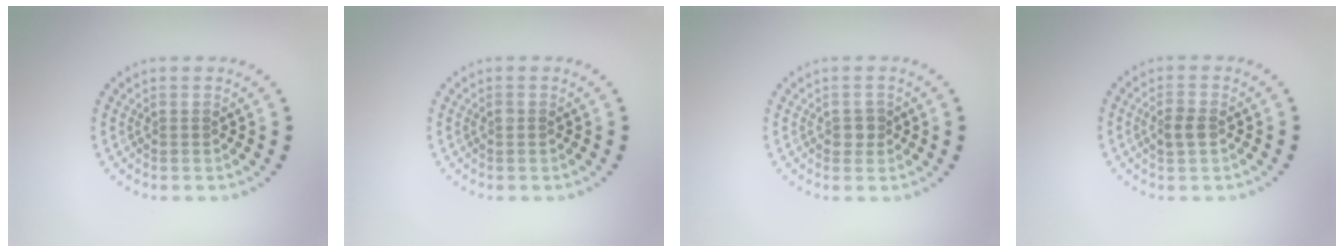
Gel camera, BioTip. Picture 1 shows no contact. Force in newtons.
{"total": 0.5, "press": 0.5, "slide": 0.1}
{"total": 1.3, "press": 1.2, "slide": 0.5}
{"total": 1.7, "press": 1.7, "slide": 0.2}